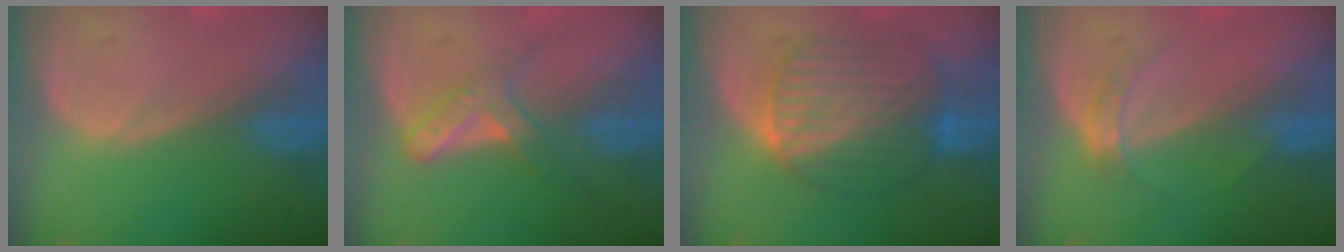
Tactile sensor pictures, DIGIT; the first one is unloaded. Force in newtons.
{"total": 5.6, "press": 4.9, "slide": 2.7}
{"total": 10.2, "press": 10.1, "slide": 0.7}
{"total": 2.8, "press": 2.5, "slide": 1.3}